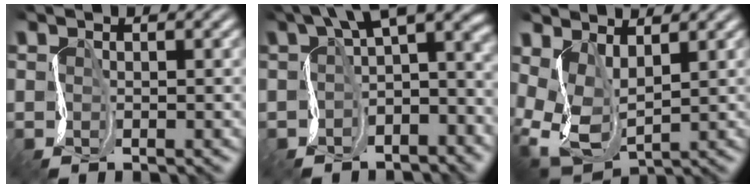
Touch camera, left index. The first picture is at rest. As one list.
[{"total": 7.1, "force": [0.7, 3.6, 6.1], "torque": [-0.075, 0.006, 0.013]}, {"total": 4.4, "force": [0.5, 2.6, 3.4], "torque": [-0.100, -0.006, 0.023]}]